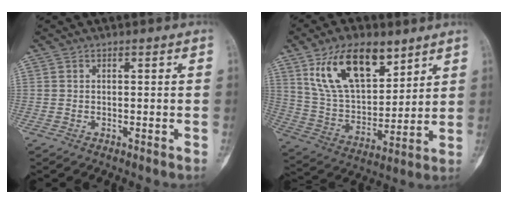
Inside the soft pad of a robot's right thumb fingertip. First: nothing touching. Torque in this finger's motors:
{"motor_torque": [-0.79, 1.33, 0.67, 0.14, 0.41]}